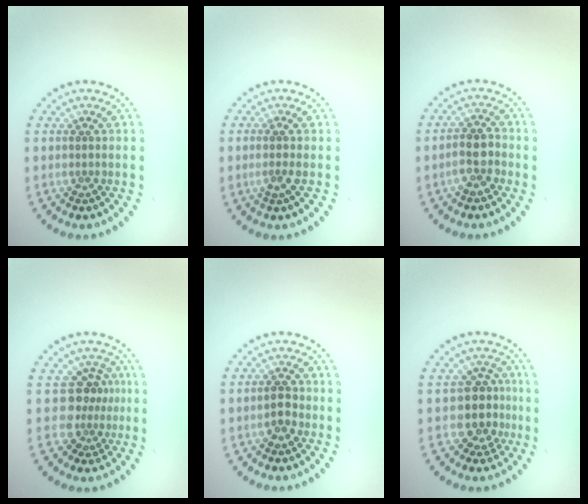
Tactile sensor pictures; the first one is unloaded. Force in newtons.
{"total": 1.4, "press": 1.1, "slide": 0.8}
{"total": 2.6, "press": 2.4, "slide": 1.1}
{"total": 3.3, "press": 2.3, "slide": 2.4}
{"total": 1.9, "press": 1.8, "slide": 0.4}
{"total": 3.4, "press": 2.8, "slide": 2.0}